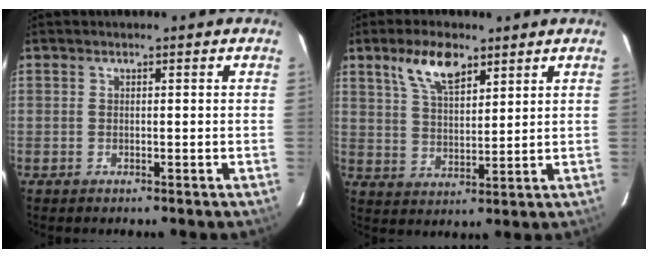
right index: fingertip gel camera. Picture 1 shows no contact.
{"total": 8.6, "force": [5.4, 3.6, 5.7], "torque": [-0.104, 0.010, 0.103]}